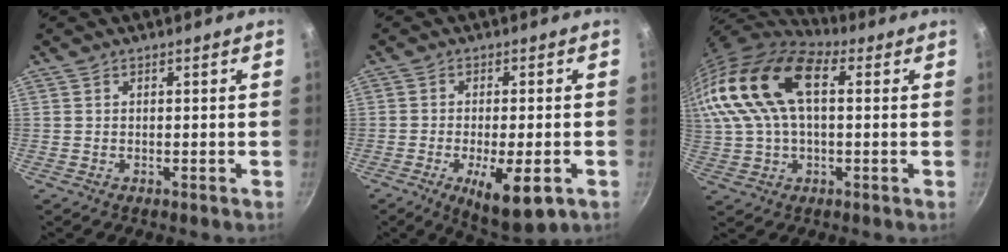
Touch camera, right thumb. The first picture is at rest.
{"total": 10.4, "force": [-3.9, 3.3, 9.1], "torque": [-0.143, 0.000, -0.053]}
{"total": 23.5, "force": [6.0, 13.6, 18.2], "torque": [-0.384, 0.031, 0.099]}